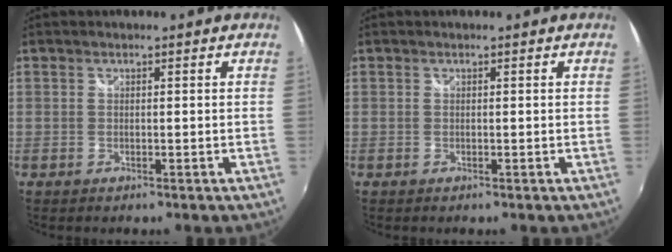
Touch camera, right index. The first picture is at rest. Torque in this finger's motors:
{"motor_torque": [0.00, 0.00, 0.00, -0.01]}